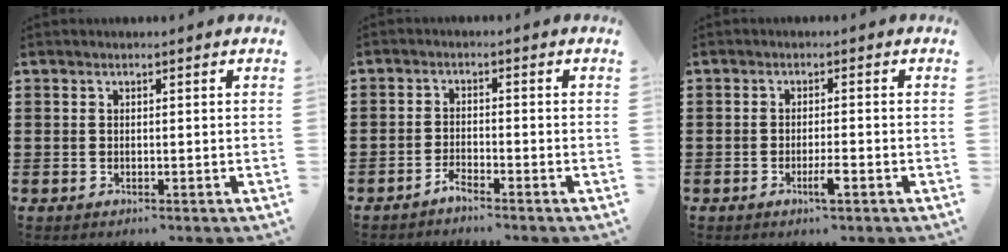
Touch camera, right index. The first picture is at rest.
{"total": 2.0, "force": [-2.0, 0.0, 0.4], "torque": [-0.011, 0.004, -0.039]}
{"total": 2.9, "force": [-1.4, 0.2, 2.5], "torque": [-0.050, -0.005, -0.028]}